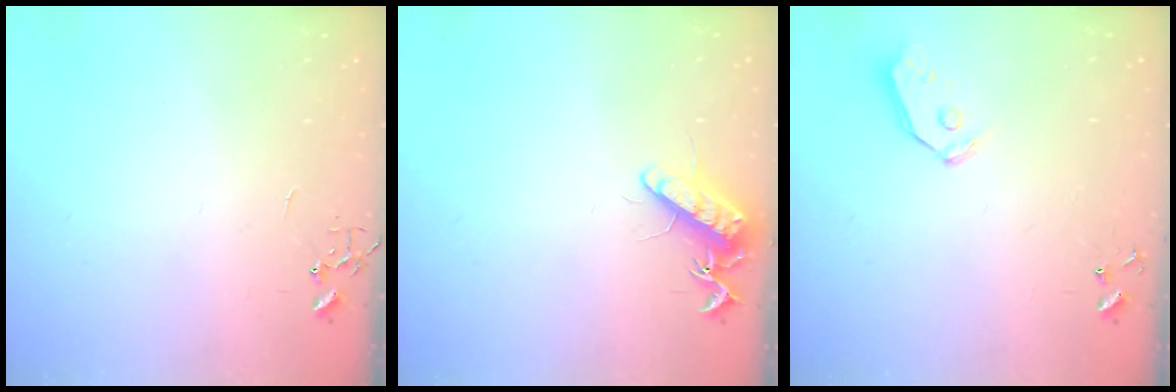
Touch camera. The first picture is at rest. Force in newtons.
{"total": 11.9, "press": 11.8, "slide": 1.3}
{"total": 4.8, "press": 4.8, "slide": 0.5}